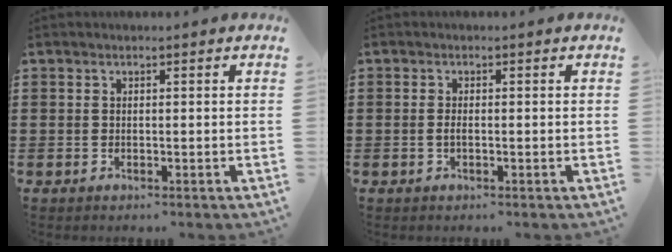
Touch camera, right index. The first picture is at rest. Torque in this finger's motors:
{"motor_torque": [2.14, 0.00, 0.04, 0.03]}